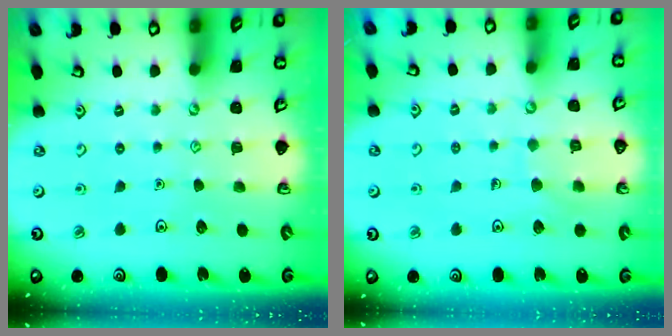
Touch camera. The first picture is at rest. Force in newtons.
{"total": 6.4, "press": 6.4, "slide": 0.2}